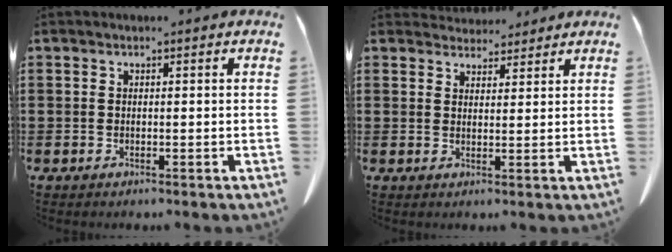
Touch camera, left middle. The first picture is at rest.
{"total": 3.6, "force": [3.4, 1.0, 0.2], "torque": [-0.005, -0.011, 0.064]}